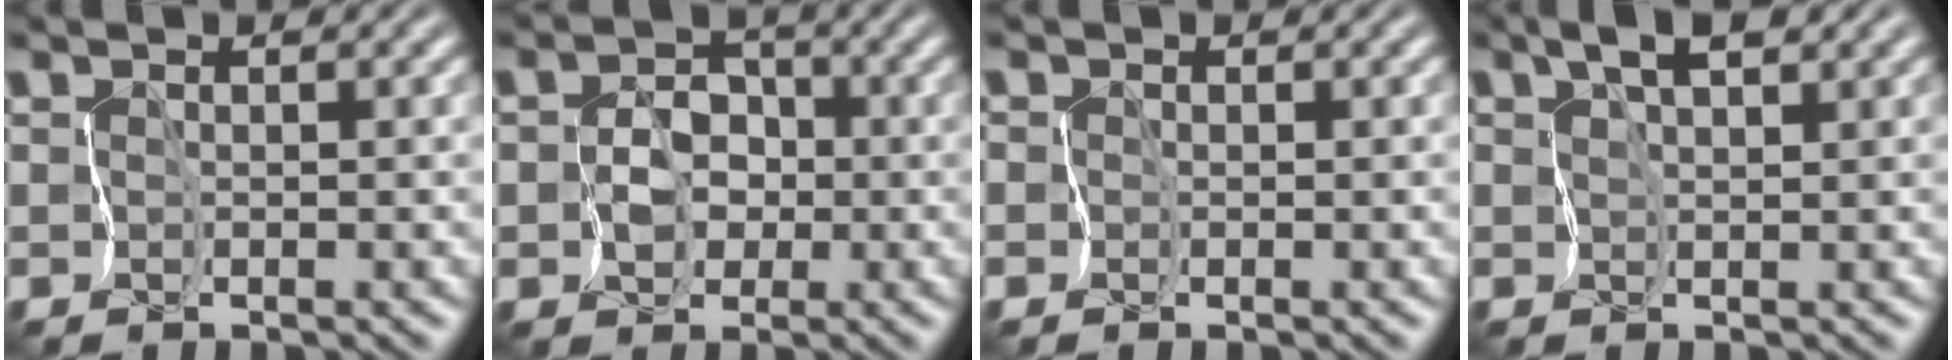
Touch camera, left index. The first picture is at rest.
{"total": 3.1, "force": [-1.1, 2.6, 1.3], "torque": [-0.009, 0.000, -0.024]}
{"total": 0.5, "force": [-0.2, 0.5, -0.1], "torque": [0.007, -0.002, -0.006]}
{"total": 3.1, "force": [1.8, 0.9, 2.4], "torque": [-0.046, 0.004, 0.031]}